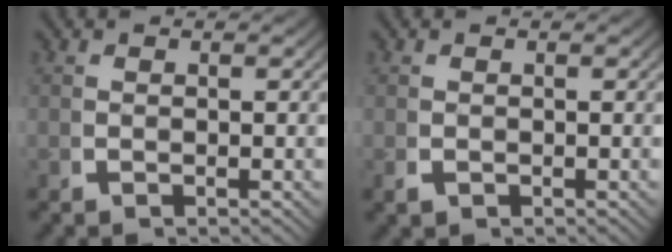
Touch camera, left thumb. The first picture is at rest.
{"total": 0.7, "force": [-0.2, 0.6, 0.4], "torque": [-0.010, -0.007, 0.001]}